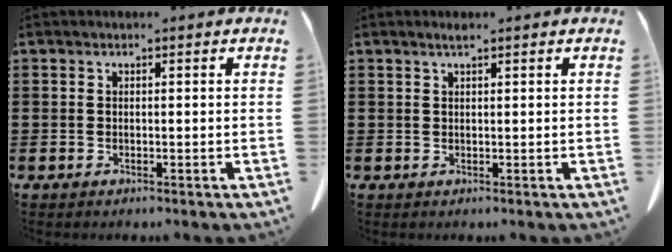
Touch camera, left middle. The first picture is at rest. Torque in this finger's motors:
{"motor_torque": [0.08, 0.02, 0.03, 0.01]}